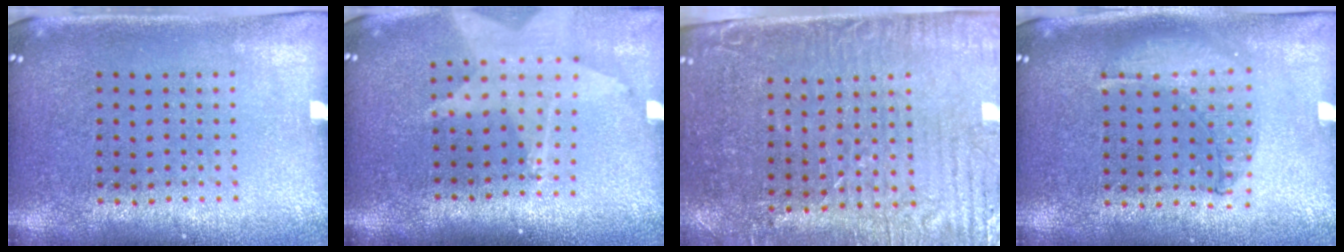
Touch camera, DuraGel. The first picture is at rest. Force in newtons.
{"total": 1.7, "press": 1.5, "slide": 0.9}
{"total": 3.8, "press": 3.5, "slide": 1.6}
{"total": 0.6, "press": 0.6, "slide": 0.2}